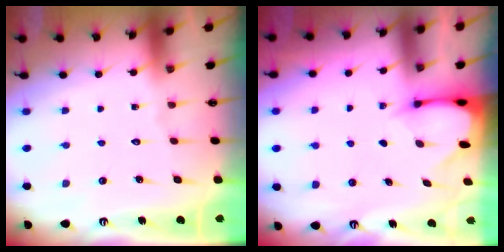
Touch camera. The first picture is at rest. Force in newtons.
{"total": 2.4, "press": 2.3, "slide": 0.3}